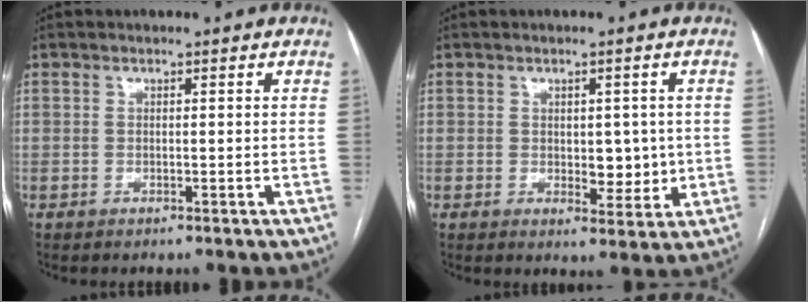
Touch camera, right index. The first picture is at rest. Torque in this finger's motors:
{"motor_torque": [-0.22, 0.47, -0.08, 0.00]}